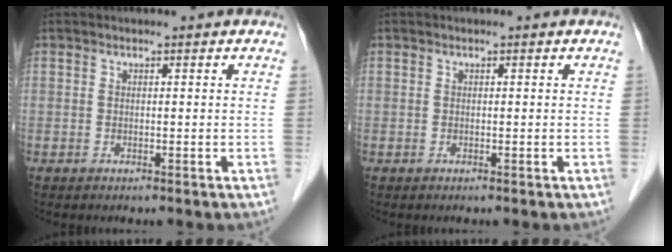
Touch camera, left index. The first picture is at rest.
{"total": 0.0}